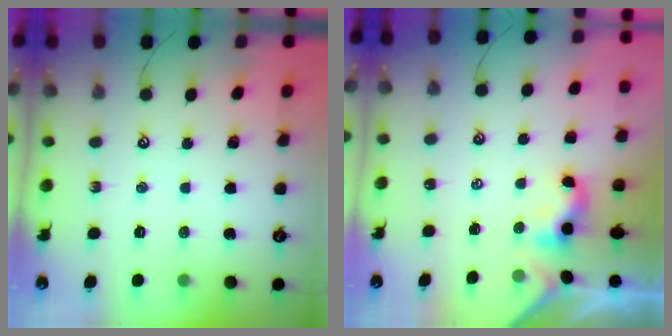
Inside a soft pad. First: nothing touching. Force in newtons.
{"total": 1.1, "press": 1.1, "slide": 0.2}